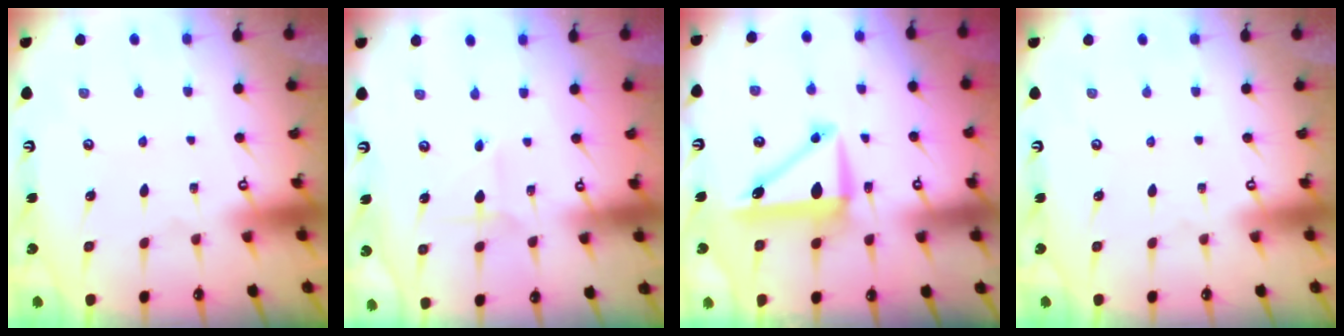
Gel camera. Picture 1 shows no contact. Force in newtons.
{"total": 2.7, "press": 2.7, "slide": 0.2}
{"total": 9.1, "press": 9.0, "slide": 1.6}
{"total": 0.0}